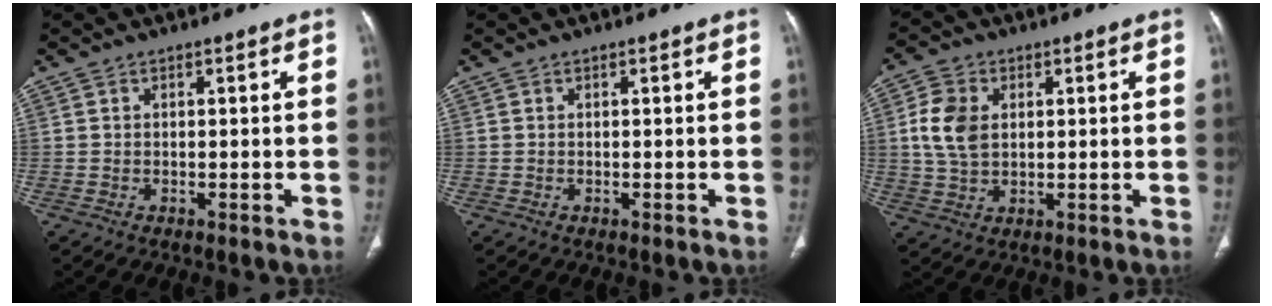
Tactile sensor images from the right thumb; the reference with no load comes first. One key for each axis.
{"total": 0.0}
{"total": 8.2, "fx": 1.5, "fy": 5.7, "fz": 5.7, "tx": -0.111, "ty": 0.002, "tz": 0.032}